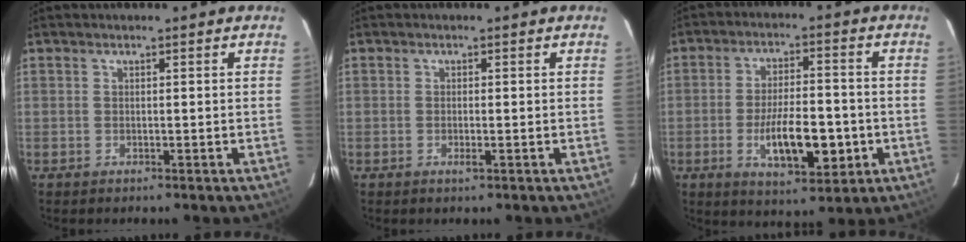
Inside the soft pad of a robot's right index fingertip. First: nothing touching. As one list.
[{"total": 0.8, "force": [-0.3, 0.0, 0.8], "torque": [-0.014, -0.001, -0.004]}, {"total": 11.2, "force": [-3.0, 3.6, 10.1], "torque": [-0.175, -0.001, -0.044]}]